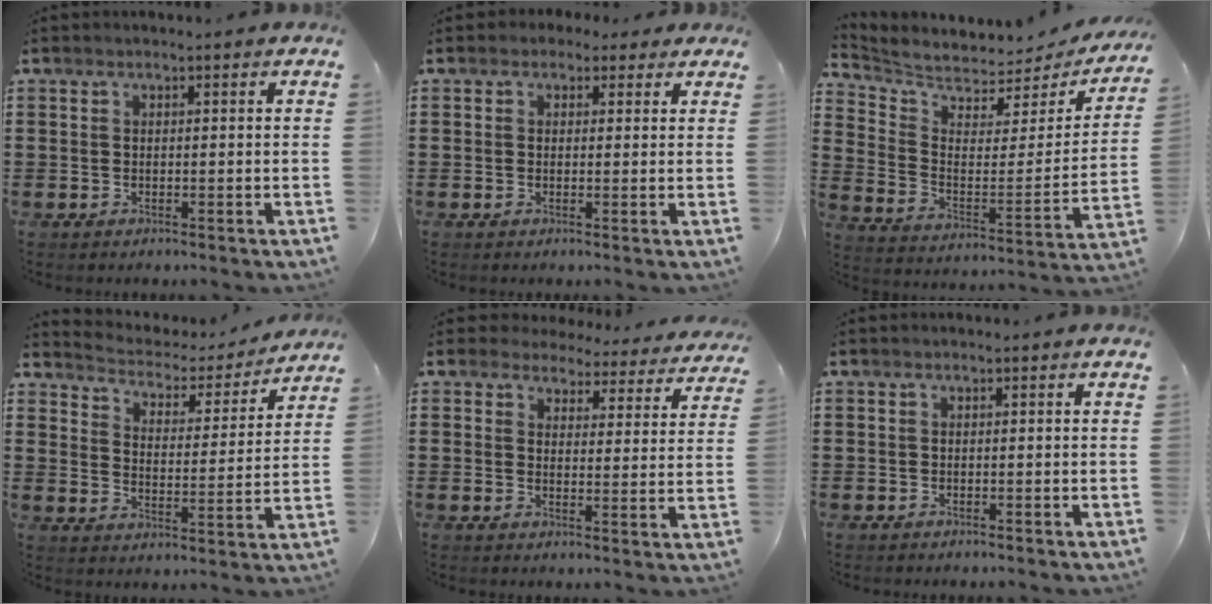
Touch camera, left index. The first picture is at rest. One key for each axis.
{"total": 2.0, "fx": 1.2, "fy": 1.6, "fz": 0.5, "tx": -0.009, "ty": 0.008, "tz": 0.018}
{"total": 3.8, "fx": 3.7, "fy": 0.9, "fz": 0.4, "tx": -0.037, "ty": -0.046, "tz": 0.056}
{"total": 3.0, "fx": 2.9, "fy": 0.9, "fz": 0.2, "tx": -0.027, "ty": -0.027, "tz": 0.040}
{"total": 3.9, "fx": 3.8, "fy": 0.9, "fz": 0.4, "tx": -0.022, "ty": -0.023, "tz": 0.063}
{"total": 0.0}